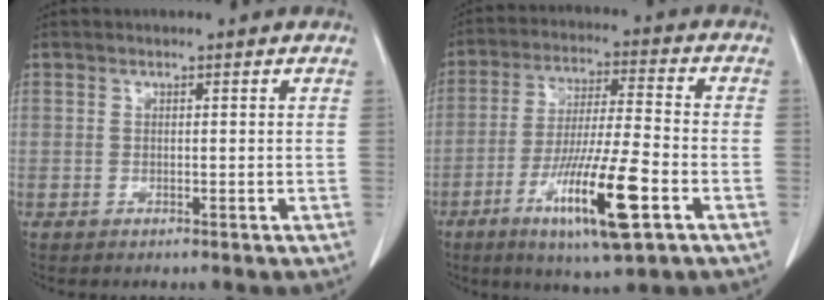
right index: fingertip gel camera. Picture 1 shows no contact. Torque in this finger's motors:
{"motor_torque": [1.33, -0.81, 0.44, 0.21]}